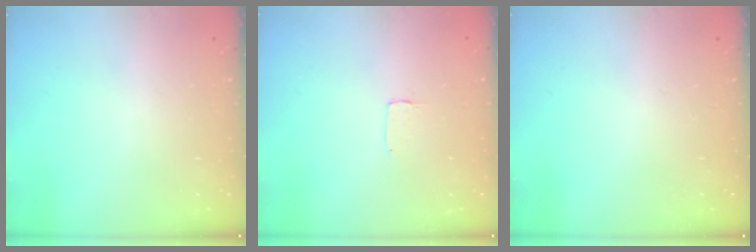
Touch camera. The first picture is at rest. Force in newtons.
{"total": 1.7, "press": 1.7, "slide": 0.1}
{"total": 0.0}